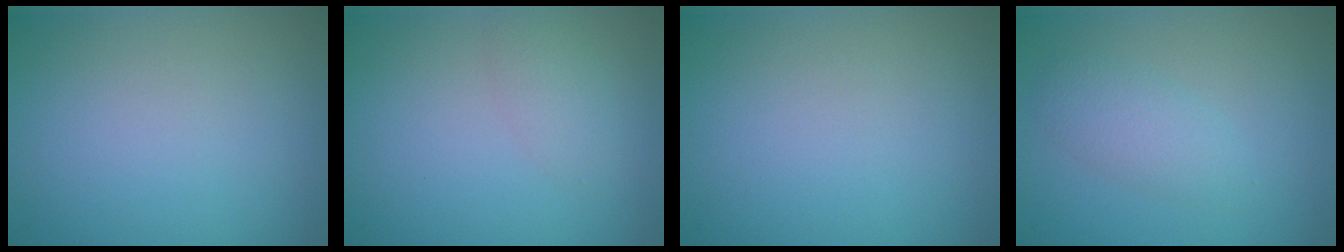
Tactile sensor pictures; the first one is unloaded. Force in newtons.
{"total": 1.6, "press": 1.6, "slide": 0.1}
{"total": 0.0}
{"total": 2.4, "press": 2.4, "slide": 0.2}